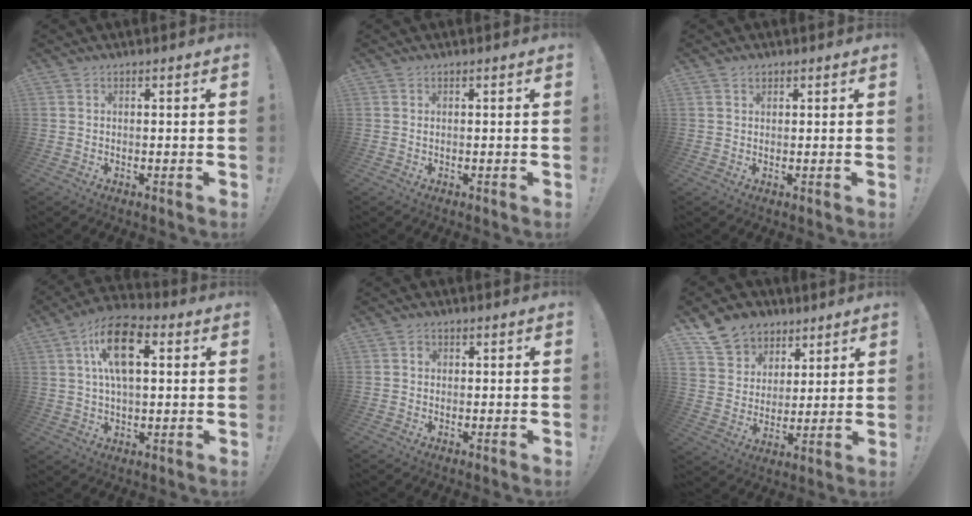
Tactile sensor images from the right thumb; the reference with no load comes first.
{"total": 0.0}
{"total": 1.2, "force": [0.9, 0.8, 0.3], "torque": [0.004, -0.003, 0.015]}
{"total": 14.8, "force": [4.5, 8.2, 11.4], "torque": [-0.182, 0.009, 0.078]}
{"total": 1.4, "force": [0.1, 1.3, 0.5], "torque": [-0.002, 0.001, -0.001]}
{"total": 10.8, "force": [6.8, 8.2, 1.8], "torque": [-0.036, -0.048, 0.139]}